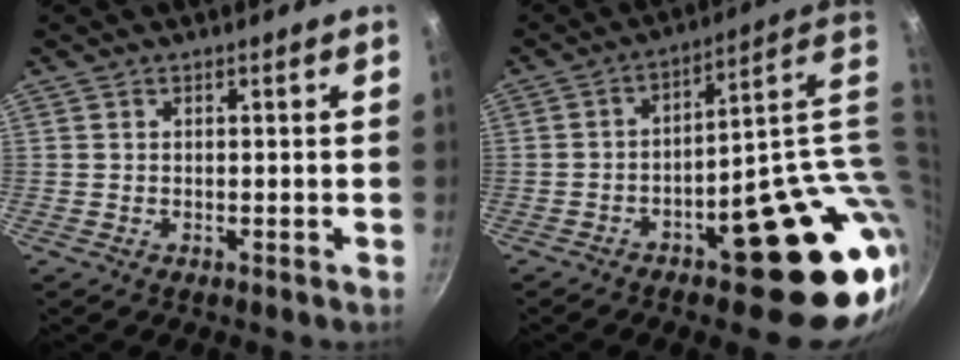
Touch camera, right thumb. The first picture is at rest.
{"total": 22.4, "force": [-1.2, 8.2, 20.8], "torque": [-0.207, 0.004, 0.001]}